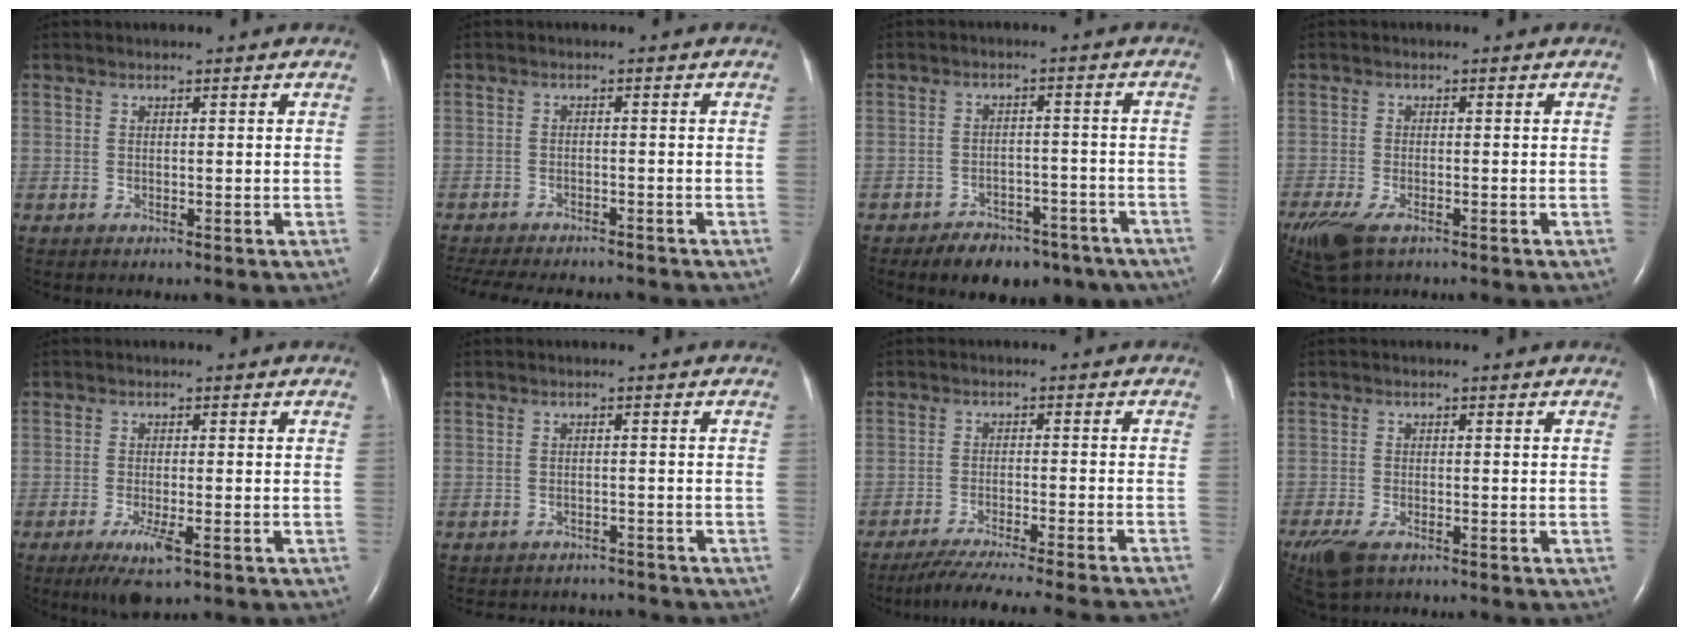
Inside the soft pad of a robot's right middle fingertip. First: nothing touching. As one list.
[{"total": 13.8, "force": [-12.2, 3.7, 5.4], "torque": [-0.122, -0.012, -0.164]}, {"total": 11.6, "force": [-8.8, 5.8, 4.6], "torque": [-0.051, 0.019, -0.115]}, {"total": 9.9, "force": [-6.4, 4.3, 6.2], "torque": [-0.146, -0.024, -0.105]}, {"total": 4.8, "force": [-2.5, 0.9, 4.0], "torque": [-0.082, -0.012, -0.040]}, {"total": 7.1, "force": [-6.7, 2.3, 0.4], "torque": [-0.010, 0.007, -0.079]}, {"total": 19.3, "force": [-17.4, -1.3, 8.3], "torque": [-0.112, -0.051, -0.245]}, {"total": 8.1, "force": [-5.5, 3.5, 4.8], "torque": [-0.110, -0.017, -0.092]}]